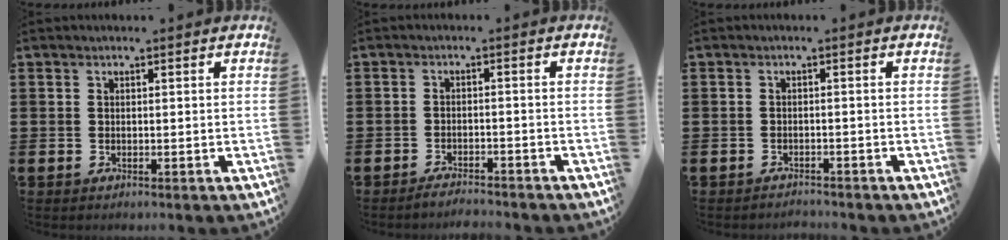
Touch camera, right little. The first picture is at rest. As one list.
[{"total": 2.0, "force": [-2.0, 0.0, 0.3], "torque": [-0.009, 0.004, -0.039]}, {"total": 1.2, "force": [-1.1, 0.0, -0.2], "torque": [0.000, 0.003, -0.025]}]